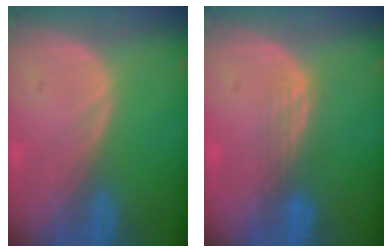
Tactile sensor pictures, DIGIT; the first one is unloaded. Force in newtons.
{"total": 3.0, "press": 2.5, "slide": 1.6}